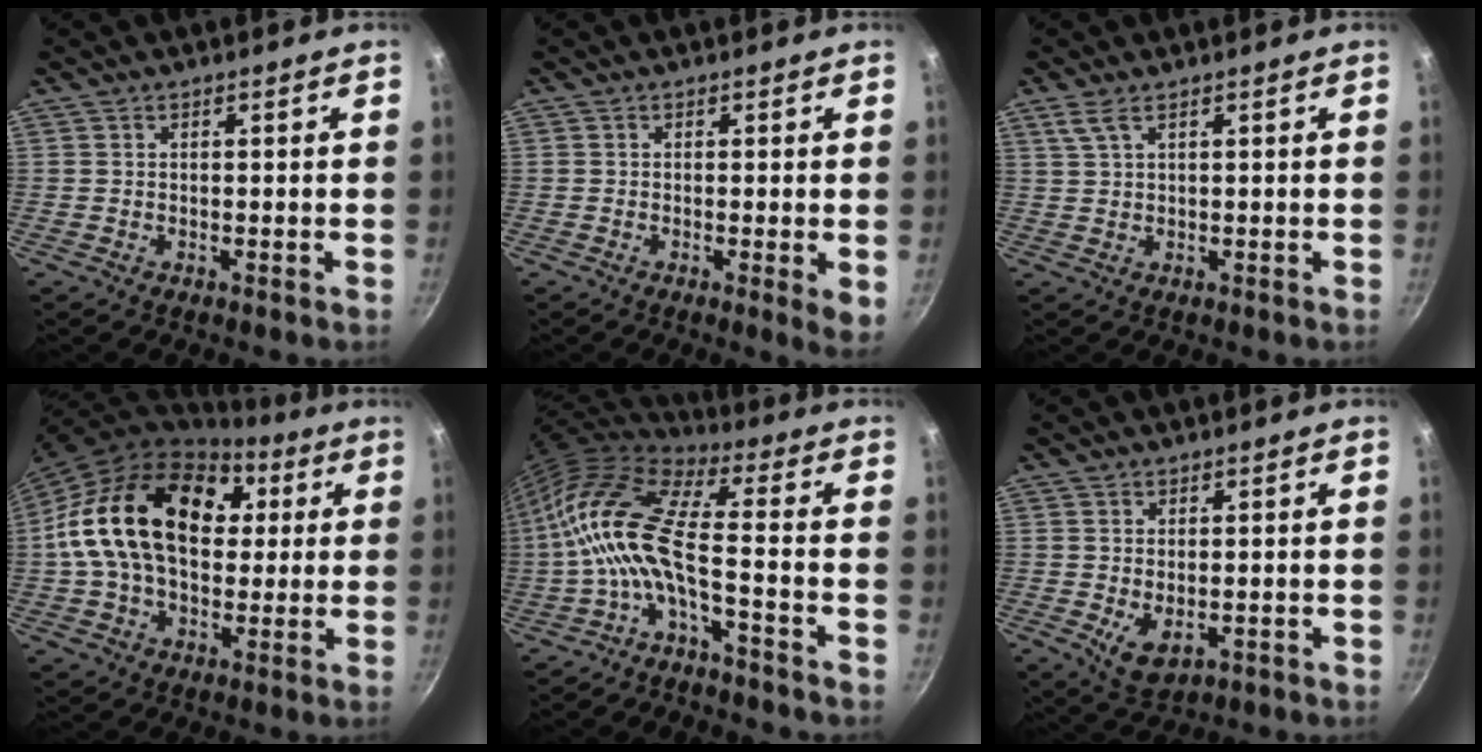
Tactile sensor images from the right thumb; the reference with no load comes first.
{"total": 3.7, "force": [-0.3, 0.8, 3.6], "torque": [-0.048, -0.013, -0.006]}
{"total": 2.7, "force": [1.6, 1.0, 2.0], "torque": [-0.041, -0.003, 0.038]}
{"total": 24.7, "force": [4.1, 16.8, 17.6], "torque": [-0.292, 0.034, 0.060]}
{"total": 14.5, "force": [-3.3, 5.0, 13.2], "torque": [-0.284, 0.040, -0.076]}
{"total": 5.5, "force": [-0.9, 3.3, 4.2], "torque": [-0.071, -0.018, -0.005]}